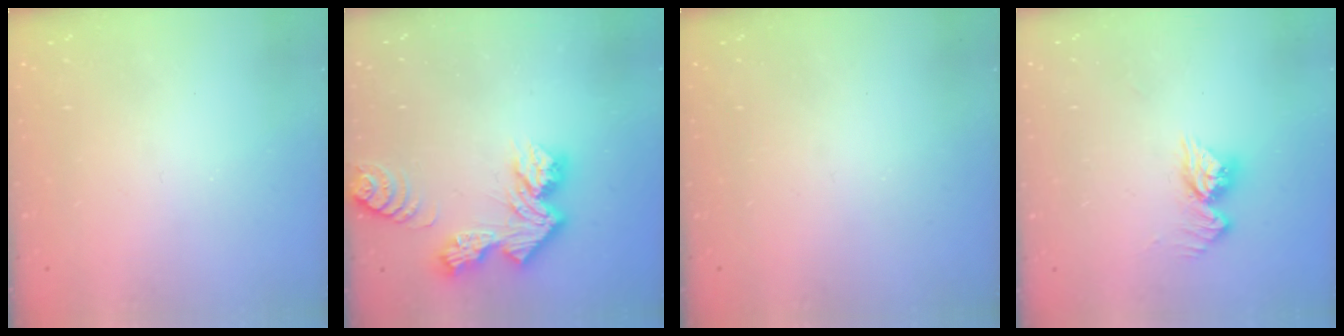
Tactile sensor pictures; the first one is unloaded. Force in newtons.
{"total": 12.2, "press": 12.1, "slide": 1.0}
{"total": 0.0}
{"total": 9.7, "press": 9.7, "slide": 0.9}